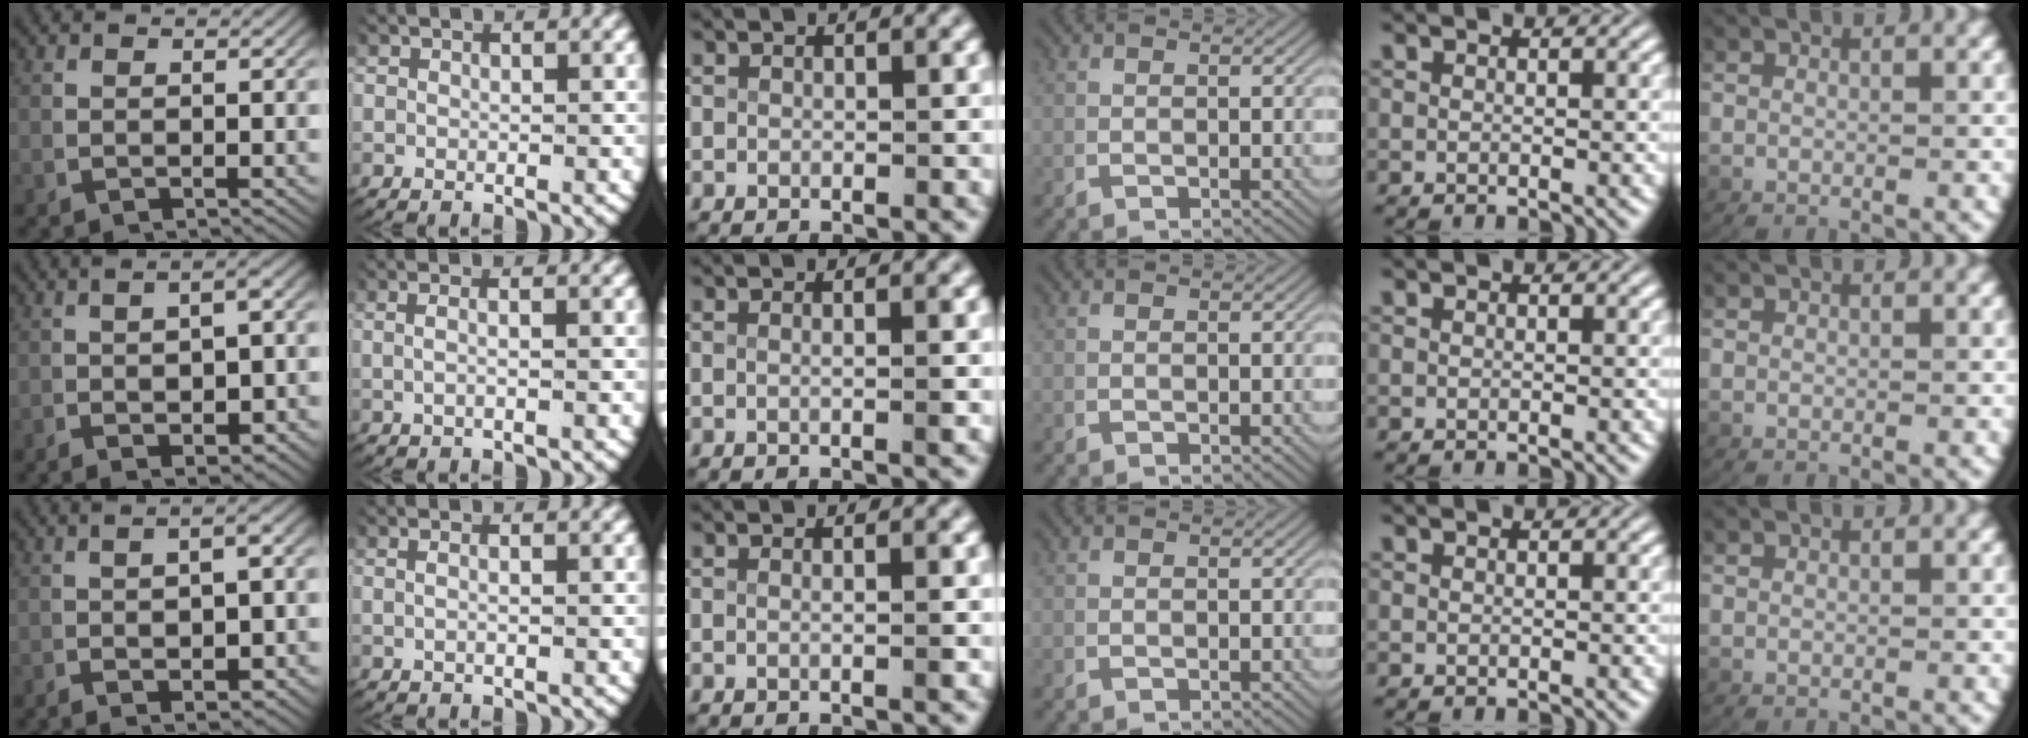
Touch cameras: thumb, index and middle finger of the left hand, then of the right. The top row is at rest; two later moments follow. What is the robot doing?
{"motion": "lift_and_place", "object": "towel"}